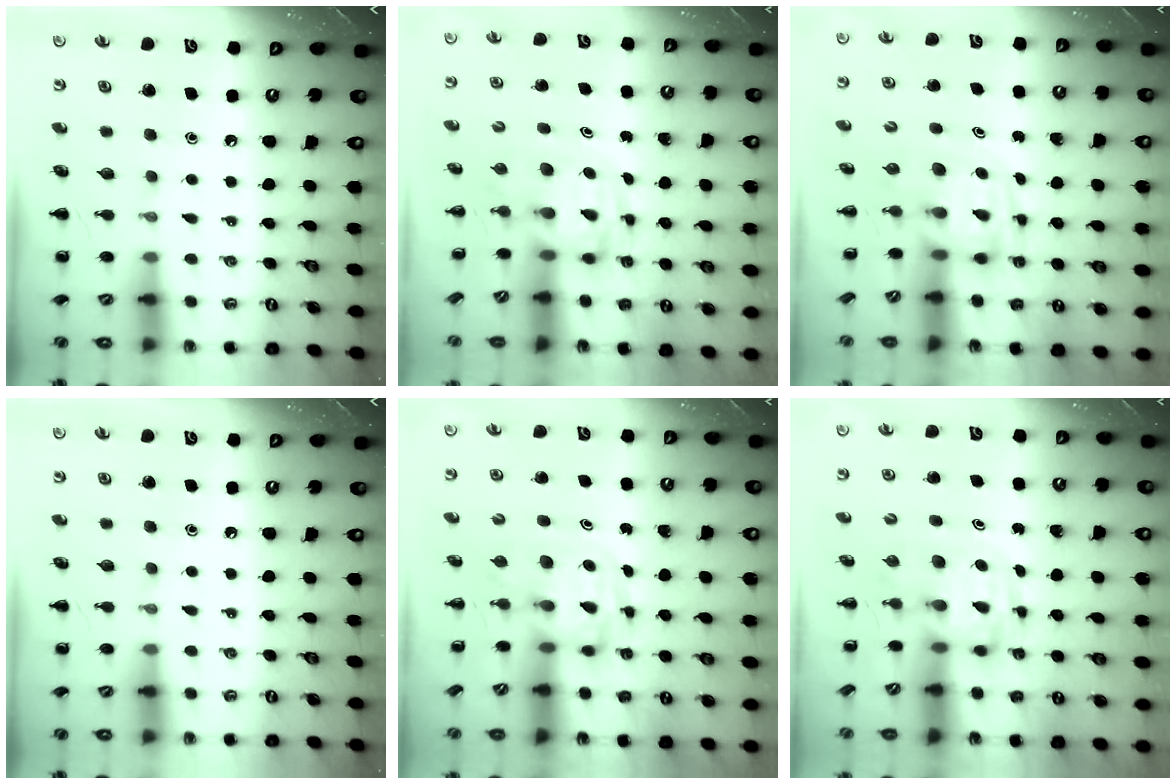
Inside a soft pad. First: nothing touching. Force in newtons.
{"total": 2.8, "press": 2.7, "slide": 0.5}
{"total": 3.9, "press": 3.8, "slide": 0.7}
{"total": 0.0}
{"total": 3.5, "press": 3.5, "slide": 0.6}
{"total": 3.0, "press": 3.0, "slide": 0.5}